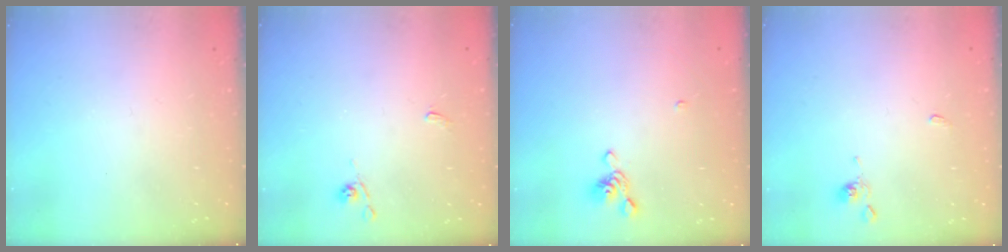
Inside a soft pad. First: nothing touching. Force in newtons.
{"total": 1.6, "press": 1.4, "slide": 0.7}
{"total": 5.1, "press": 5.0, "slide": 1.0}
{"total": 0.0}